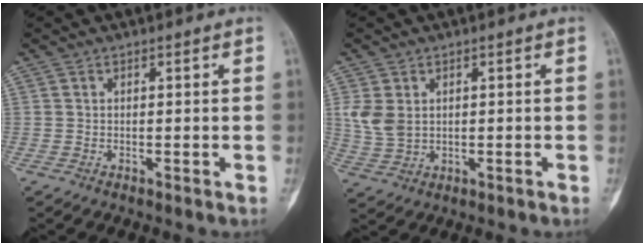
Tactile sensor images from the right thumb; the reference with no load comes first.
{"total": 5.4, "force": [1.0, 4.0, 3.5], "torque": [-0.067, -0.002, 0.029]}